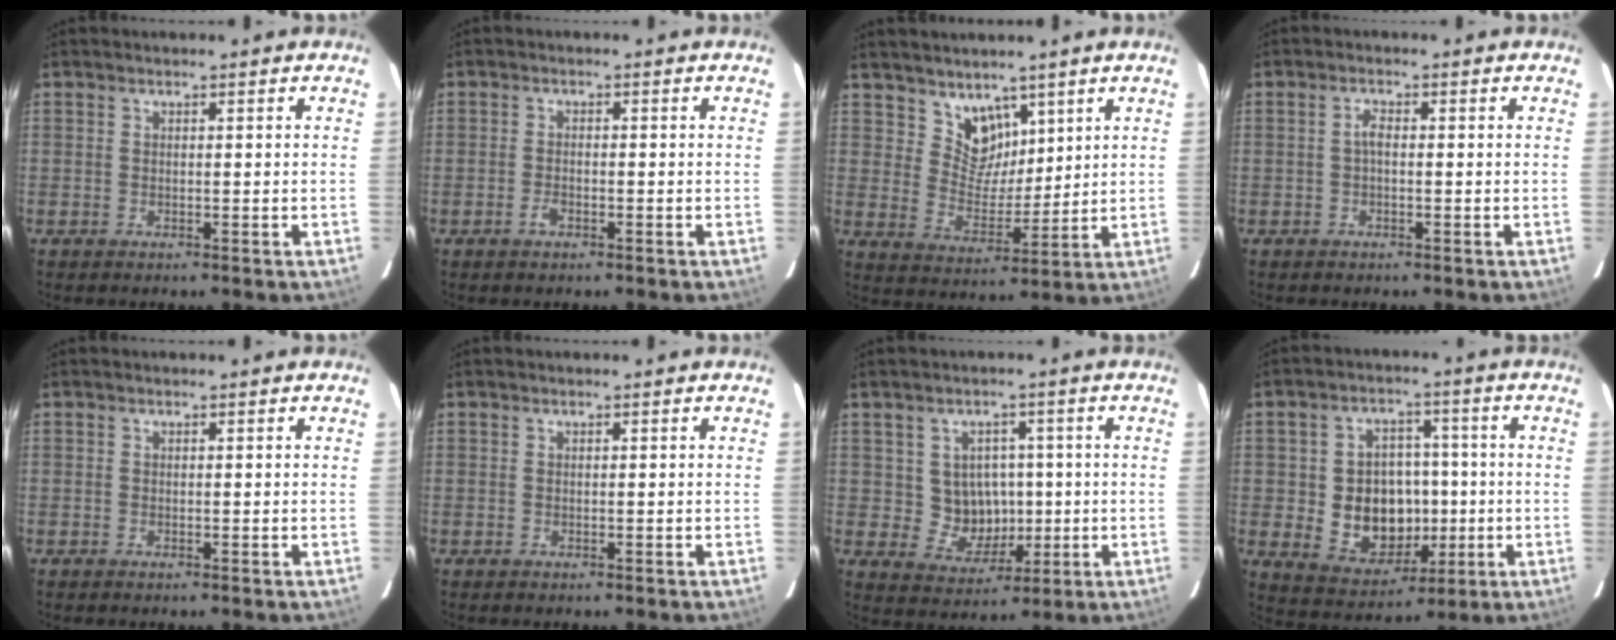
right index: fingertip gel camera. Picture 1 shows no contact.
{"total": 1.9, "force": [-1.2, 0.8, 1.2], "torque": [-0.027, 0.001, -0.022]}
{"total": 7.0, "force": [5.0, 4.5, 1.7], "torque": [-0.019, 0.001, 0.101]}
{"total": 1.4, "force": [-0.2, 0.6, 1.3], "torque": [-0.026, 0.008, -0.006]}
{"total": 0.0}
{"total": 0.0}
{"total": 7.9, "force": [0.2, 7.5, 2.4], "torque": [-0.054, 0.008, 0.022]}
{"total": 12.1, "force": [-1.4, 10.2, 6.4], "torque": [-0.143, 0.009, 0.001]}